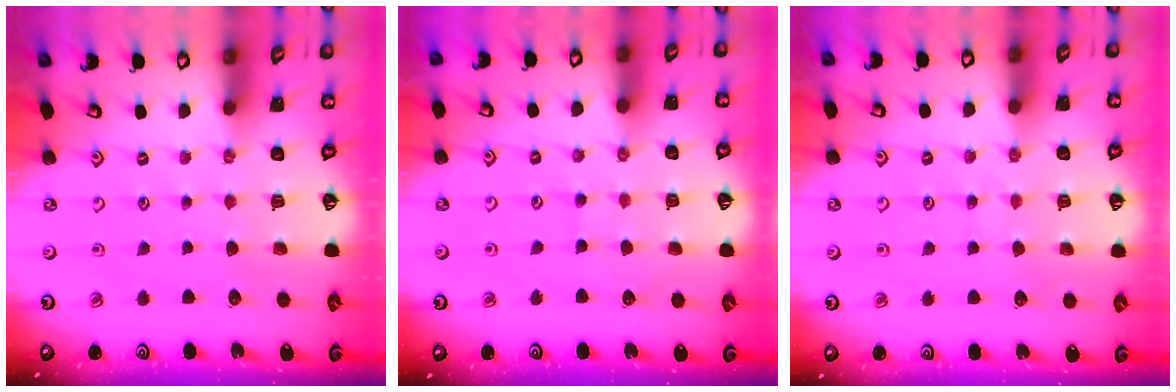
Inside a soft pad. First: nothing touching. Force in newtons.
{"total": 4.9, "press": 4.9, "slide": 0.5}
{"total": 2.6, "press": 2.6, "slide": 0.3}